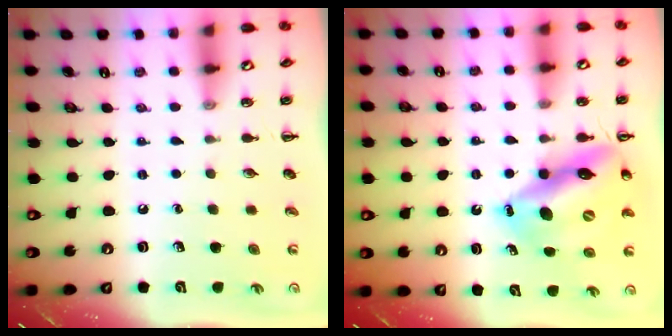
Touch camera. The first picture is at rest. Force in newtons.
{"total": 15.7, "press": 15.0, "slide": 4.6}